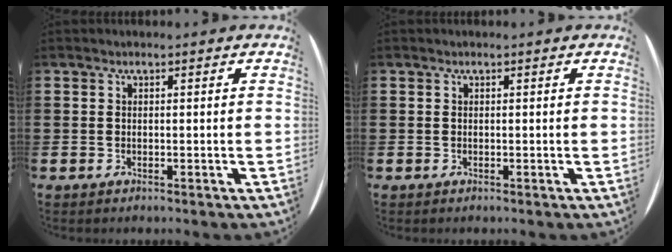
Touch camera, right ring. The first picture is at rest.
{"total": 0.0}